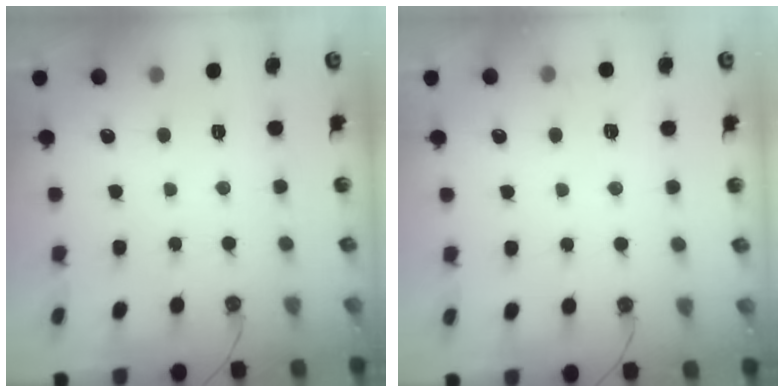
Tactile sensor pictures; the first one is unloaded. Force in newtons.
{"total": 4.1, "press": 3.0, "slide": 2.8}